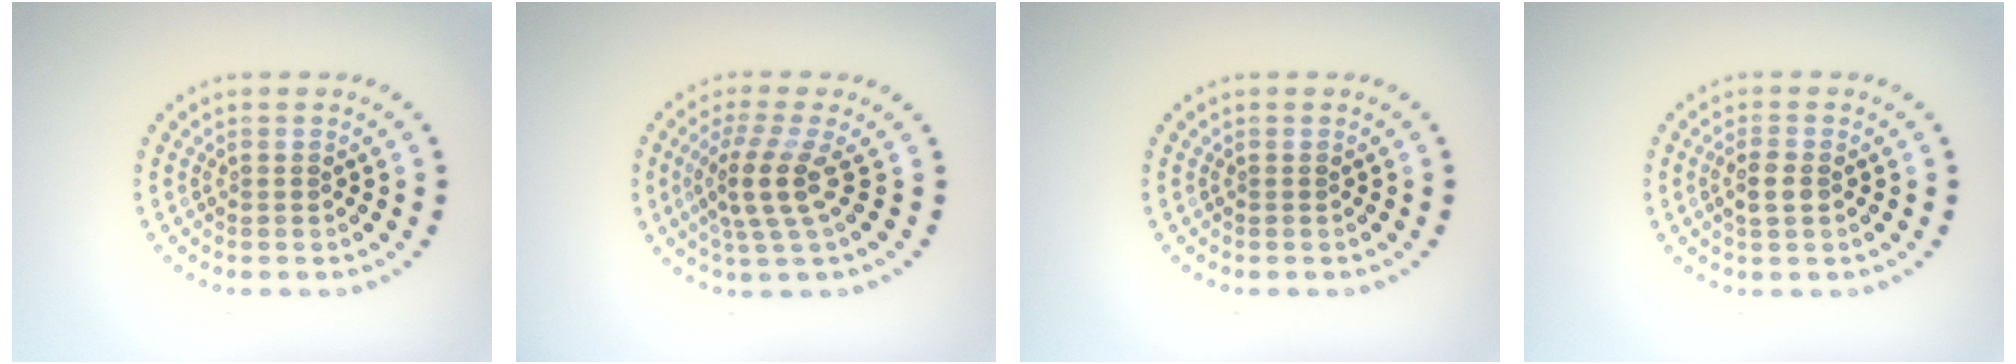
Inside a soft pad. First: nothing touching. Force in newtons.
{"total": 3.8, "press": 2.6, "slide": 2.7}
{"total": 0.0}
{"total": 1.8, "press": 1.8, "slide": 0.3}